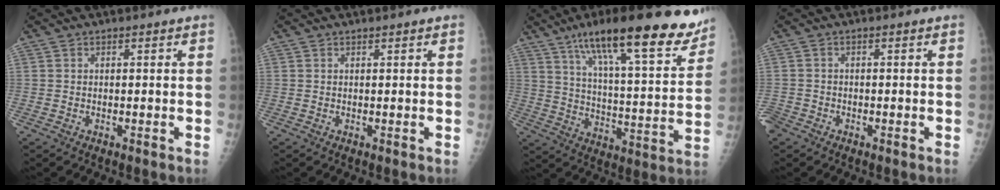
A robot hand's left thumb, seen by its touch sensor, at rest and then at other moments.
{"total": 0.5, "force": [0.4, 0.1, 0.3], "torque": [-0.004, 0.000, 0.005]}
{"total": 25.1, "force": [17.0, 5.8, 17.5], "torque": [-0.239, -0.048, 0.261]}
{"total": 3.4, "force": [-2.3, 2.3, 0.9], "torque": [-0.023, 0.004, -0.047]}